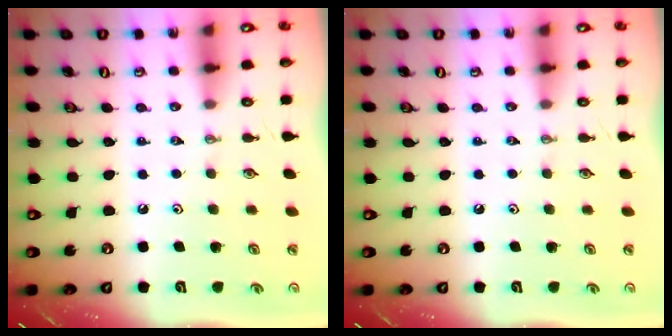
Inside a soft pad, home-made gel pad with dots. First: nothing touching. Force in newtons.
{"total": 0.0}